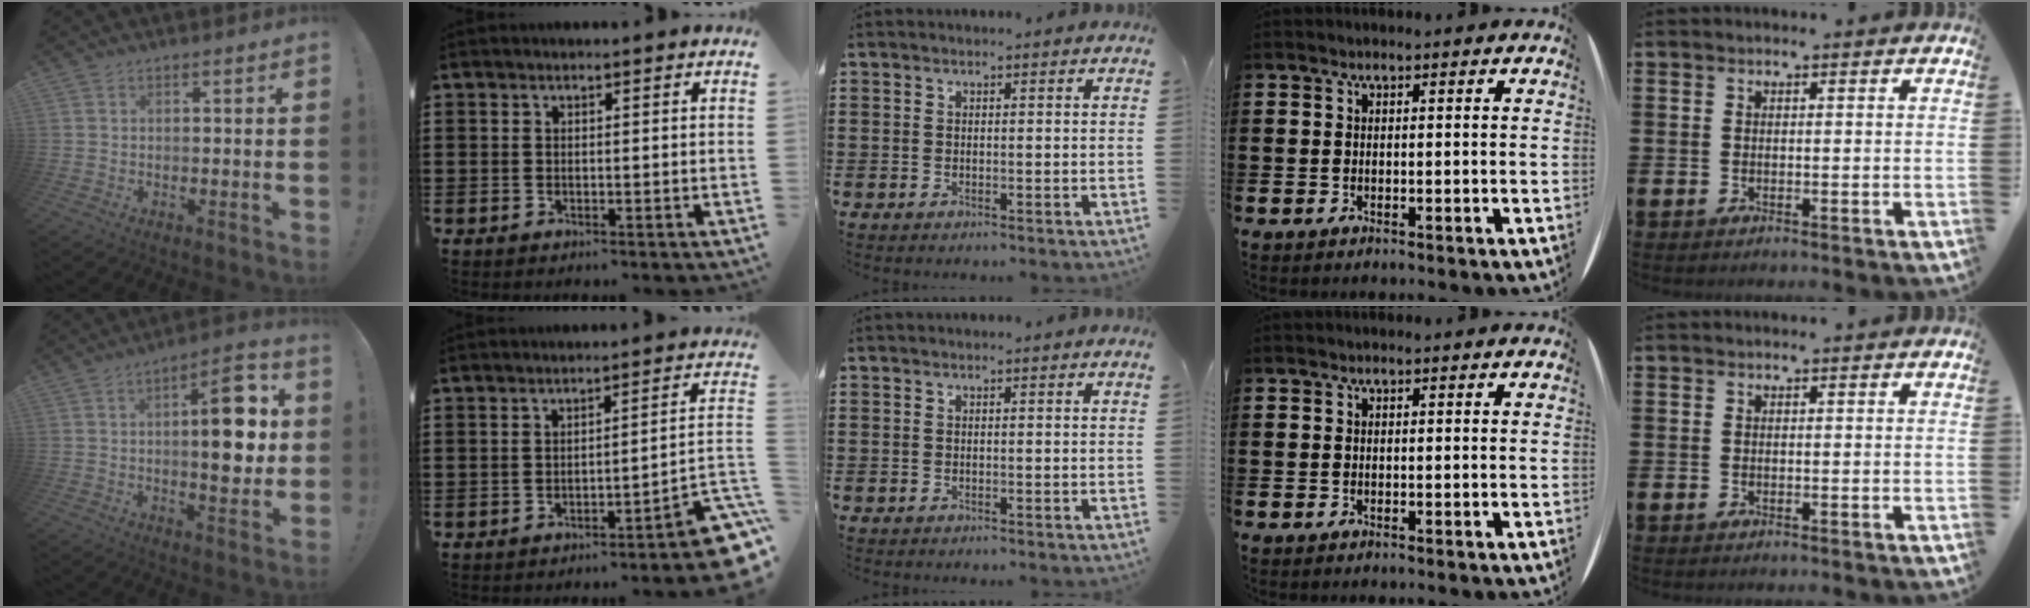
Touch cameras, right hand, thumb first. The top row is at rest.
{"thumb": {"total": 14.1, "force": [1.3, 5.2, 13.1], "torque": [-0.177, 0.002, 0.013]}, "index": {"total": 4.2, "force": [-3.0, 0.1, 3.0], "torque": [-0.046, -0.024, -0.061]}}